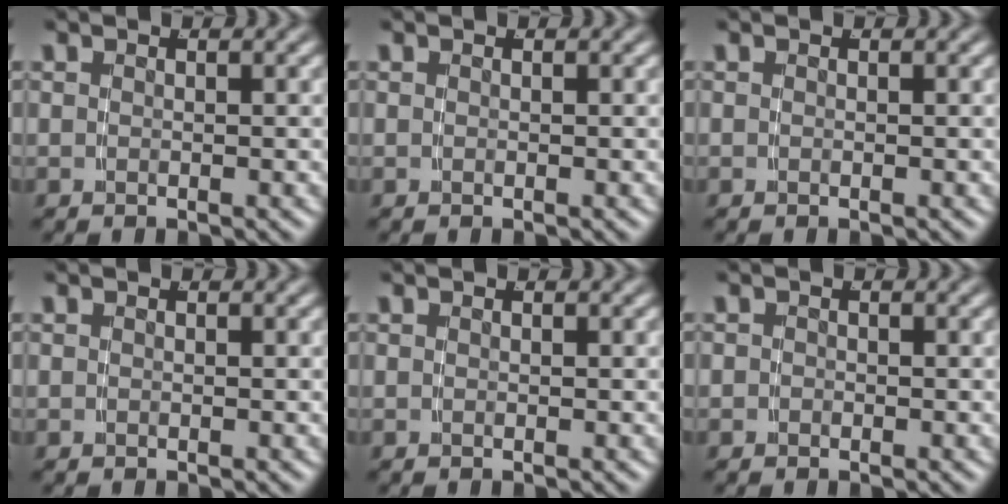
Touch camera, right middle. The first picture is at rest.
{"total": 0.0}
{"total": 0.0}
{"total": 0.0}
{"total": 0.0}
{"total": 0.6, "force": [-0.5, 0.2, -0.2], "torque": [0.004, -0.007, -0.006]}